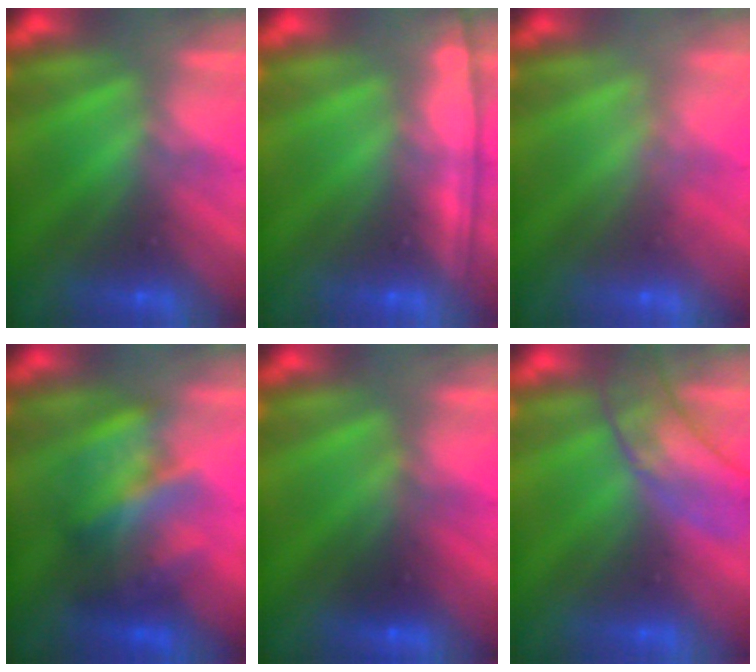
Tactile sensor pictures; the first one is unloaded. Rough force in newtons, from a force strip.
{"total": 1.0}
{"total": 1.6}
{"total": 4.6}
{"total": 2.6}
{"total": 3.5}